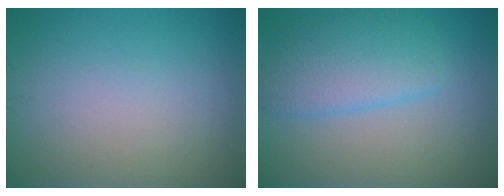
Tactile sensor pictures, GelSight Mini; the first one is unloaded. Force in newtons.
{"total": 4.8, "press": 4.8, "slide": 0.1}